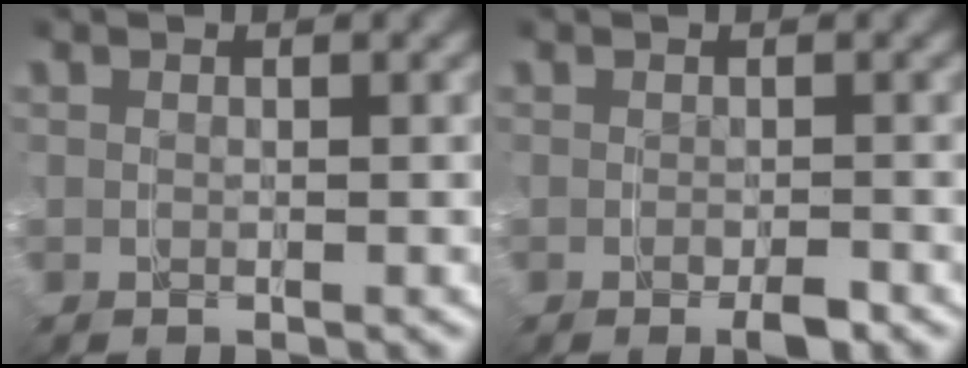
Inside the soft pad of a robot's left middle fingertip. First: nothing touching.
{"total": 1.1, "force": [-0.9, 0.1, 0.6], "torque": [-0.008, -0.001, -0.015]}